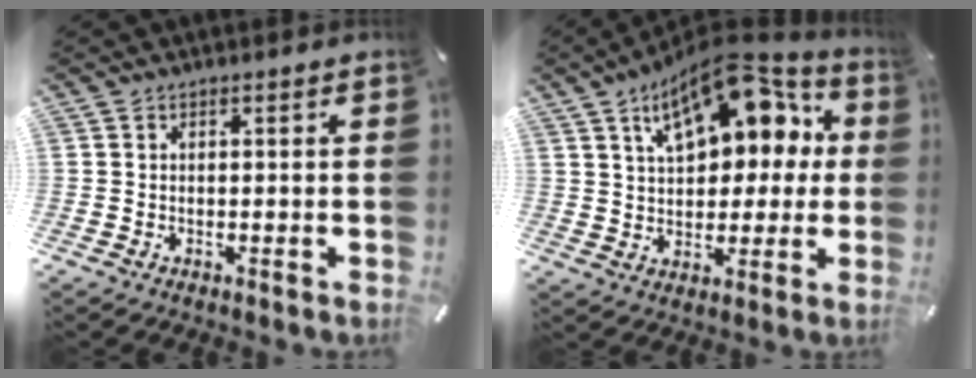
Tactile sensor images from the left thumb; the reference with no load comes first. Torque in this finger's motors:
{"motor_torque": [2.49, 2.52, 1.53, -1.24, 0.45]}